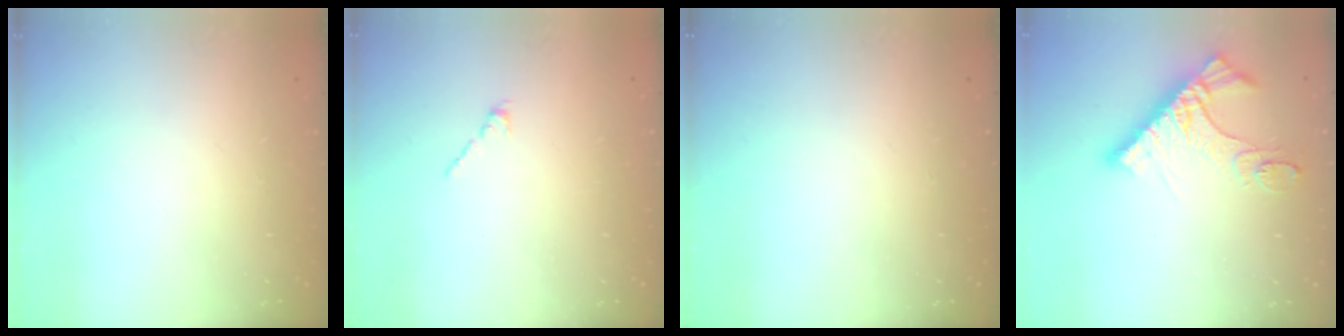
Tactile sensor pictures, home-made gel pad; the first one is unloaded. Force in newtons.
{"total": 2.1, "press": 2.0, "slide": 0.7}
{"total": 0.0}
{"total": 12.3, "press": 12.2, "slide": 1.2}